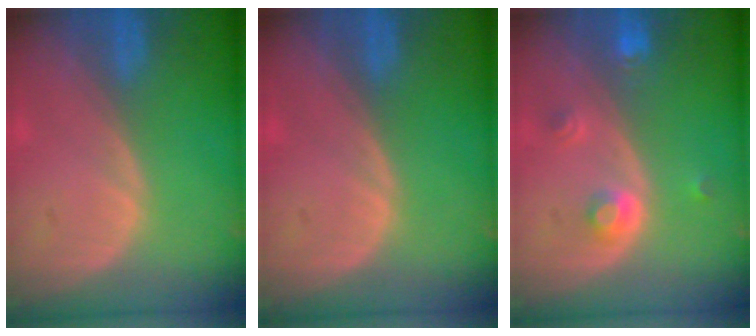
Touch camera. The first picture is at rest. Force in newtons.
{"total": 0.0}
{"total": 3.1, "press": 2.8, "slide": 1.2}